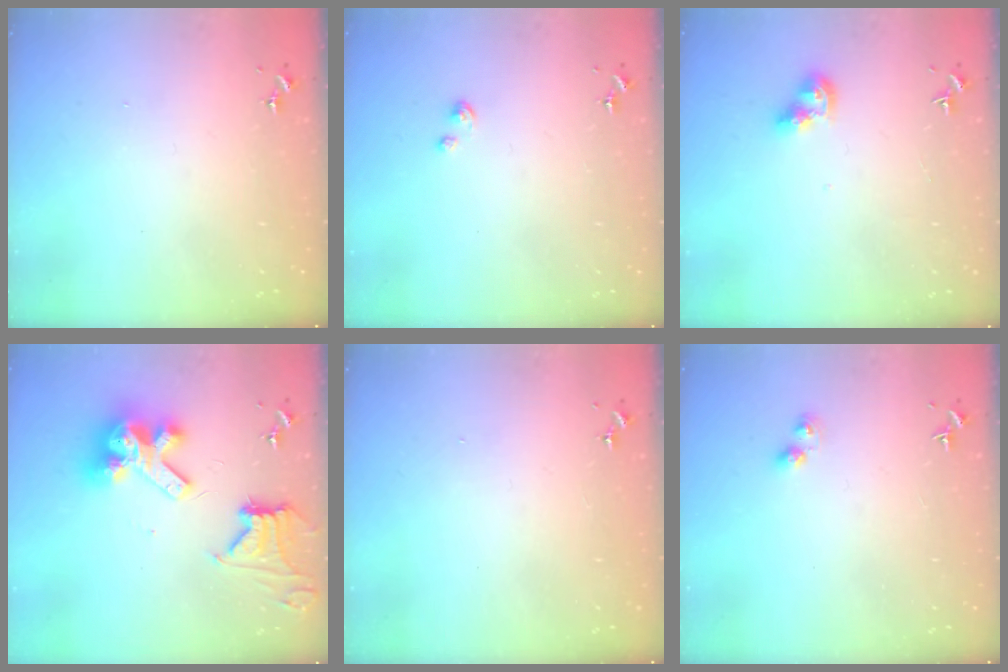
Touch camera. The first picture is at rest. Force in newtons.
{"total": 2.8, "press": 2.8, "slide": 0.3}
{"total": 8.9, "press": 8.9, "slide": 0.8}
{"total": 15.4, "press": 15.3, "slide": 2.1}
{"total": 0.0}
{"total": 4.1, "press": 4.1, "slide": 0.3}